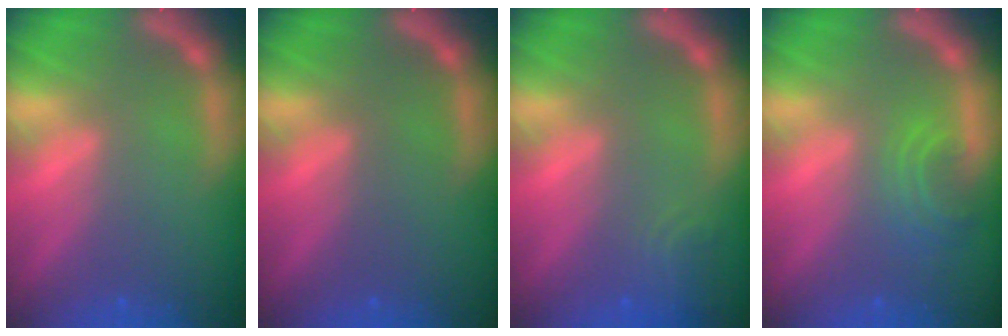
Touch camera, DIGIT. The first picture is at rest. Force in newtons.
{"total": 0.0}
{"total": 2.4}
{"total": 2.9}